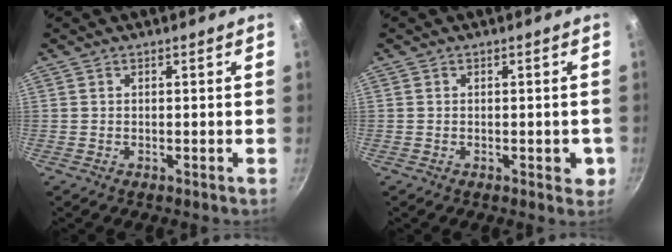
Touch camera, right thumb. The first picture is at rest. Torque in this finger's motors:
{"motor_torque": [0.56, 0.20, -0.14, 0.17, 0.12]}